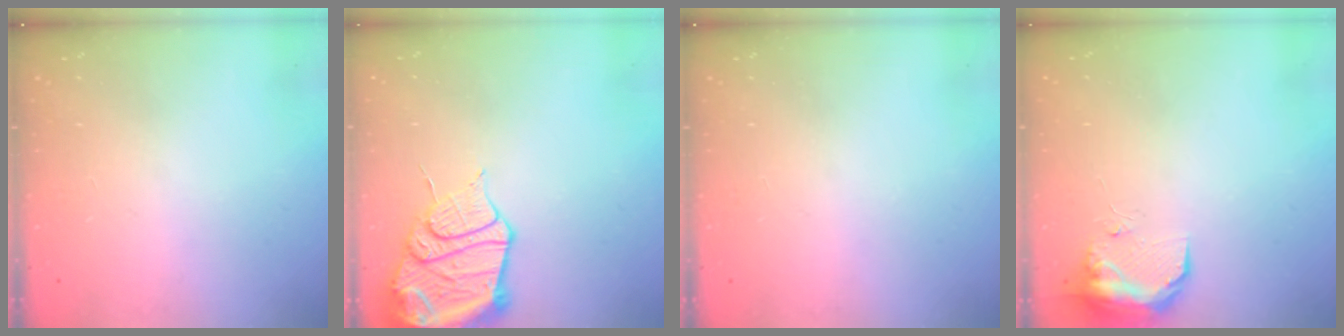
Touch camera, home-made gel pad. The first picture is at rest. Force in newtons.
{"total": 17.2, "press": 17.1, "slide": 1.7}
{"total": 0.0}
{"total": 17.0, "press": 11.4, "slide": 12.7}